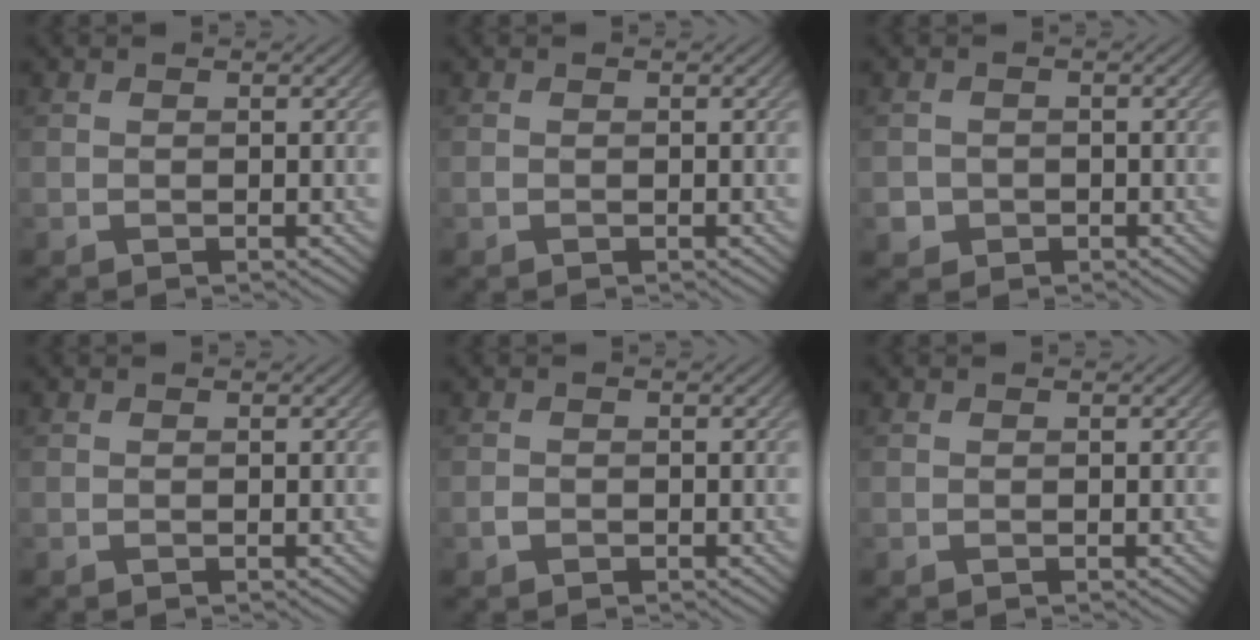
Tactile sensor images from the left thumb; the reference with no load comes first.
{"total": 0.0}
{"total": 1.9, "force": [-0.8, 1.8, 0.3], "torque": [-0.001, -0.004, -0.016]}
{"total": 0.0}
{"total": 0.8, "force": [-0.5, 0.6, 0.3], "torque": [-0.007, -0.001, -0.011]}
{"total": 0.0}